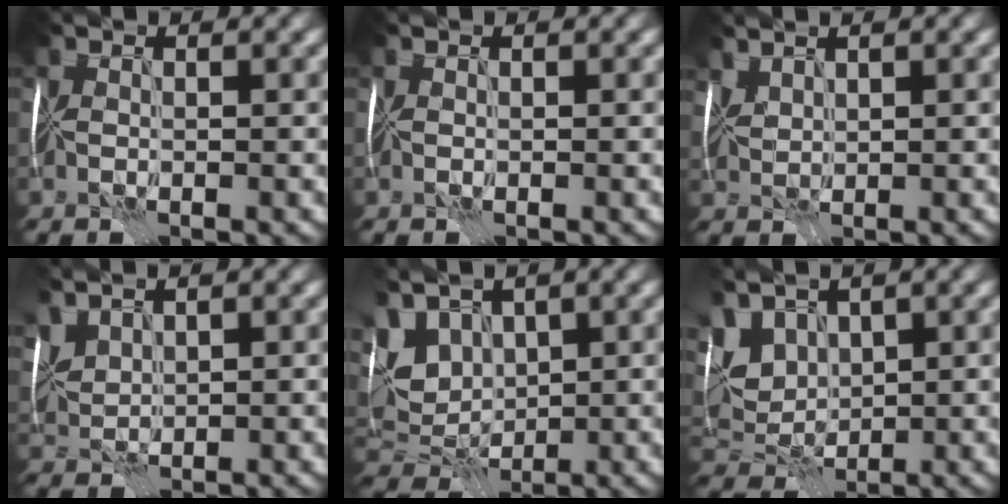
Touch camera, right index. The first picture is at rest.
{"total": 0.0}
{"total": 1.4, "force": [1.2, 0.5, 0.7], "torque": [-0.019, 0.006, 0.027]}
{"total": 3.1, "force": [2.1, 1.3, 1.9], "torque": [-0.052, 0.011, 0.044]}
{"total": 8.3, "force": [2.5, 5.1, 6.0], "torque": [-0.129, 0.013, 0.043]}
{"total": 7.6, "force": [3.0, 4.5, 5.4], "torque": [-0.123, 0.016, 0.051]}